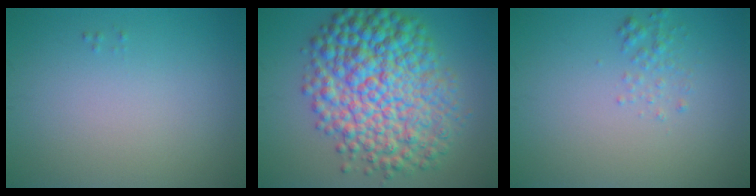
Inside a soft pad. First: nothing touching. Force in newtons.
{"total": 11.5, "press": 11.5, "slide": 0.0}
{"total": 1.3, "press": 1.3, "slide": 0.1}